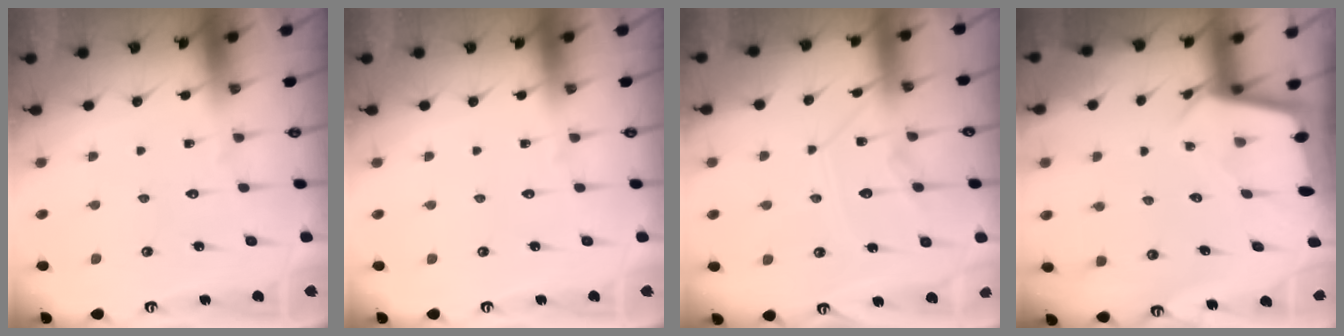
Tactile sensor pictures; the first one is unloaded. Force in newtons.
{"total": 0.0}
{"total": 11.6, "press": 11.5, "slide": 1.0}
{"total": 2.4, "press": 2.4, "slide": 0.3}